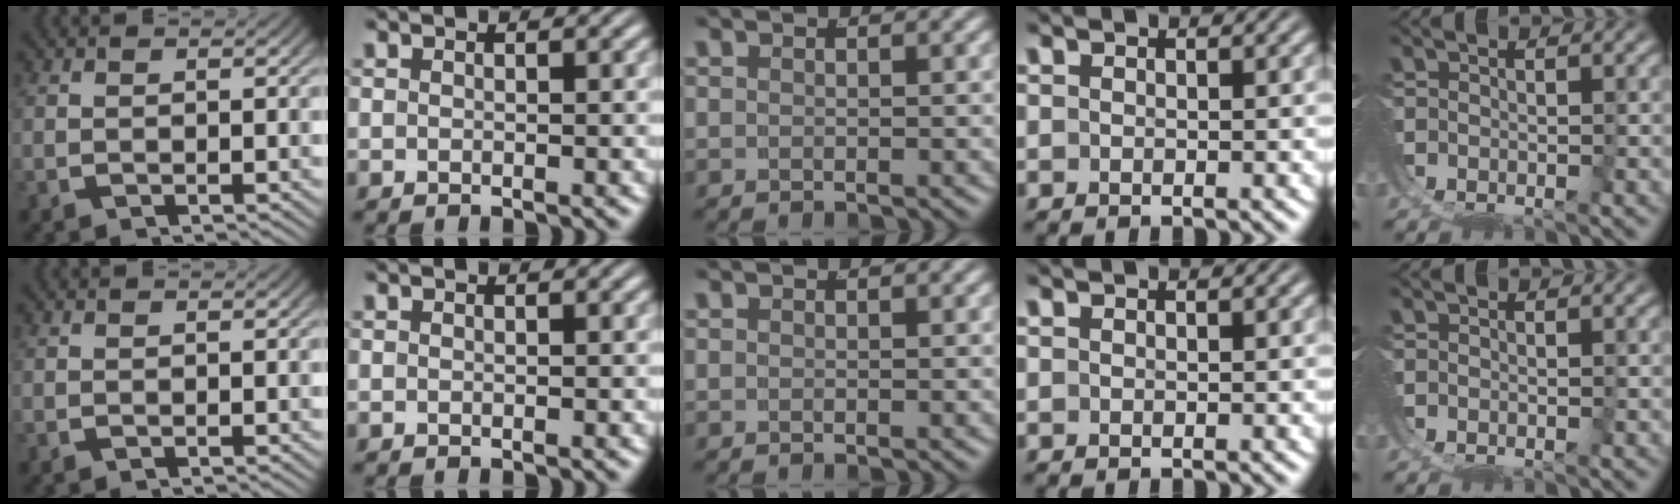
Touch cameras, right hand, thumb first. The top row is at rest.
{}